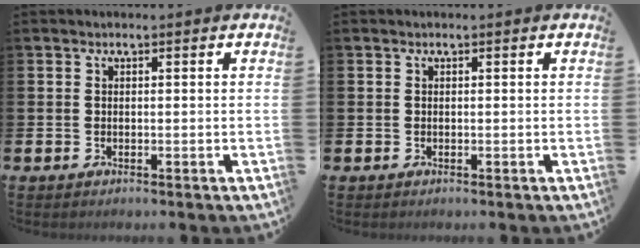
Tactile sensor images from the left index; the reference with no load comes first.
{"total": 0.0}